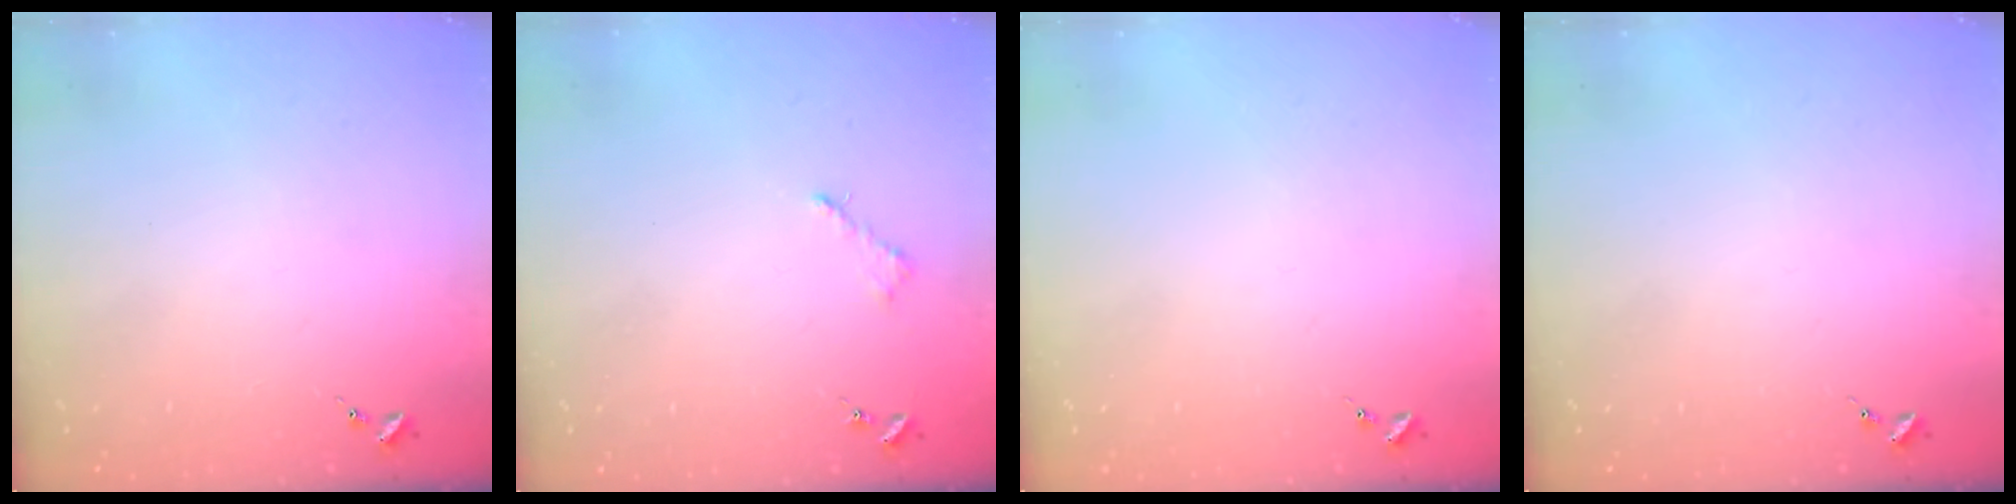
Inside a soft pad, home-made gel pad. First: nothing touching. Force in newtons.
{"total": 2.6, "press": 2.5, "slide": 0.3}
{"total": 0.0}
{"total": 0.0}